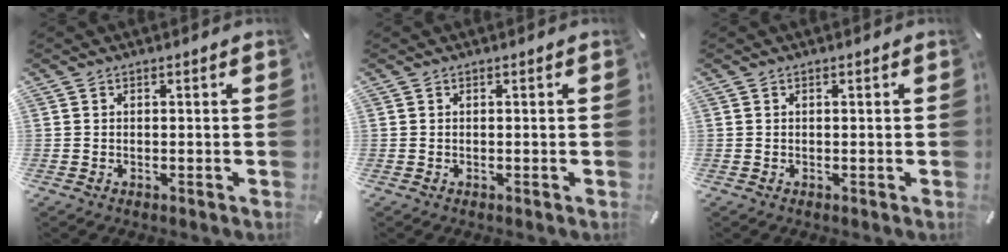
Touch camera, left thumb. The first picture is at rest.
{"total": 0.0}
{"total": 0.0}